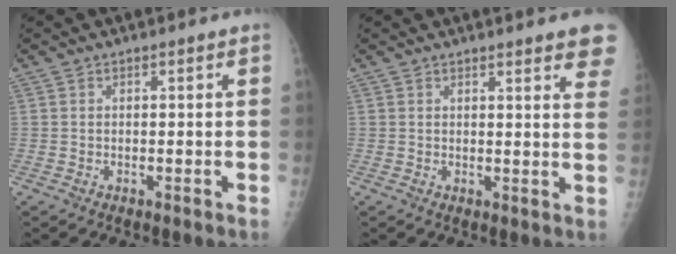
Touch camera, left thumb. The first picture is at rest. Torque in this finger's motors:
{"motor_torque": [-0.12, 0.01, 0.20, -0.05, 0.09]}